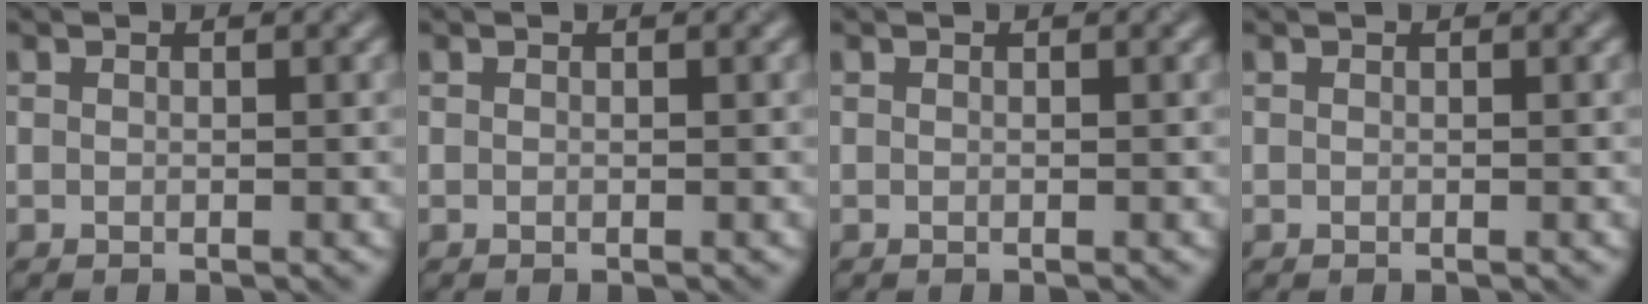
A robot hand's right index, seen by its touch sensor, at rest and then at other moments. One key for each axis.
{"total": 0.0}
{"total": 0.0}
{"total": 0.0}